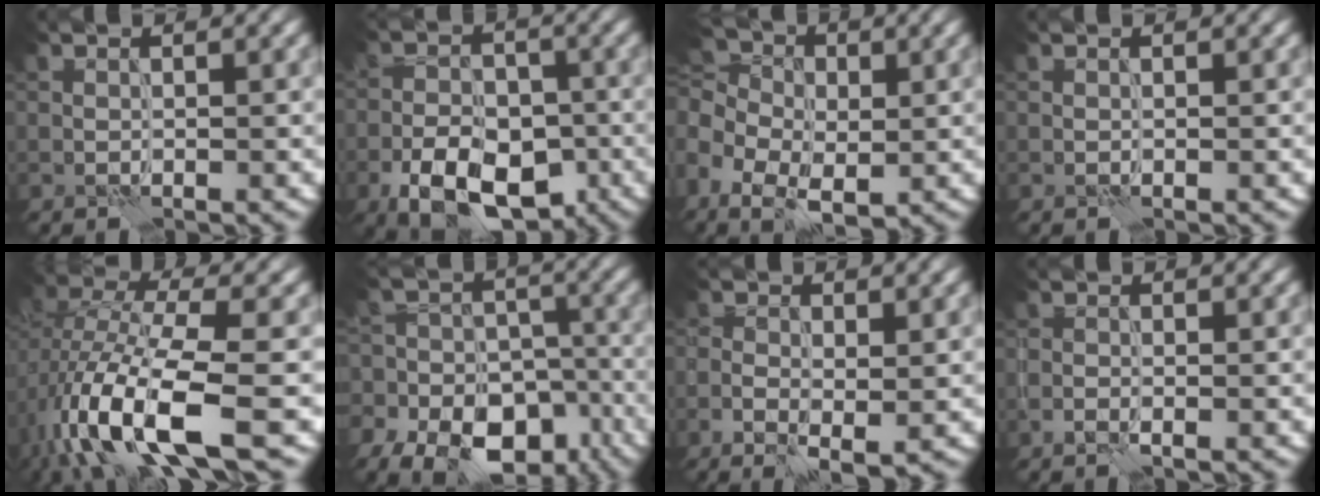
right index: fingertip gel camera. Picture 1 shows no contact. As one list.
[{"total": 8.5, "force": [-4.5, 4.7, 5.5], "torque": [-0.096, -0.008, -0.077]}, {"total": 9.2, "force": [-1.9, 6.6, 6.1], "torque": [-0.141, -0.001, -0.017]}, {"total": 0.0}, {"total": 12.3, "force": [-5.4, 4.6, 10.1], "torque": [-0.217, -0.016, -0.096]}, {"total": 14.3, "force": [-9.5, 9.0, 5.7], "torque": [-0.058, -0.041, -0.138]}, {"total": 3.2, "force": [-0.8, 1.5, 2.7], "torque": [-0.046, -0.009, -0.009]}, {"total": 0.6, "force": [-0.4, 0.1, 0.5], "torque": [-0.009, -0.002, -0.006]}]